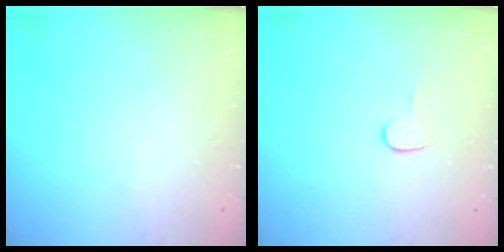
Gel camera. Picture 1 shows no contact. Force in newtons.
{"total": 3.5, "press": 3.5, "slide": 0.4}